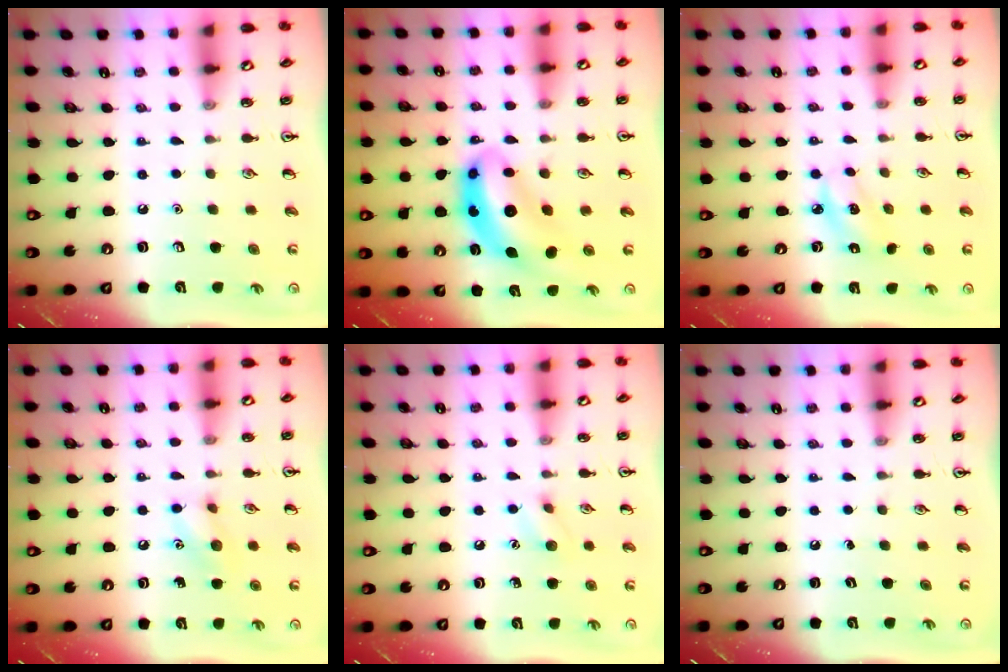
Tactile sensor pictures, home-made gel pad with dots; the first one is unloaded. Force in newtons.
{"total": 9.6, "press": 9.0, "slide": 3.3}
{"total": 3.6, "press": 3.6, "slide": 0.4}
{"total": 7.5, "press": 7.4, "slide": 1.3}
{"total": 7.0, "press": 6.8, "slide": 1.7}
{"total": 0.0}